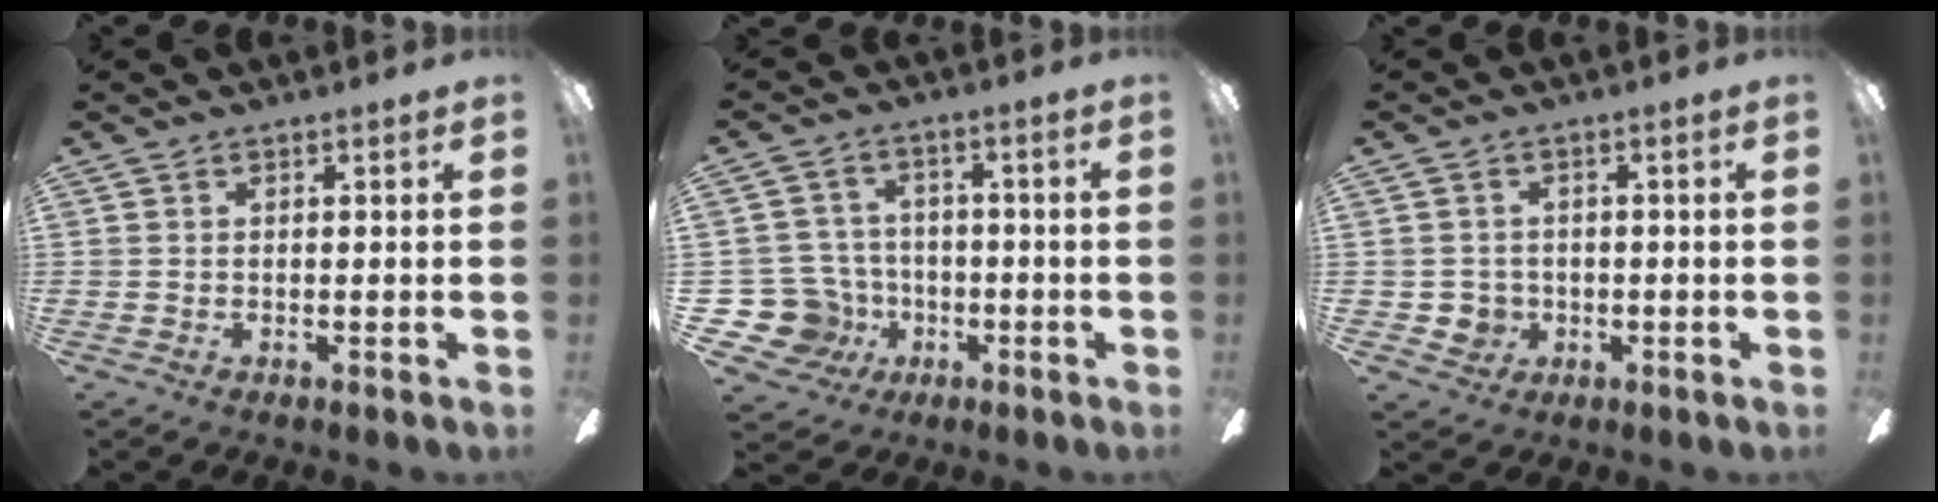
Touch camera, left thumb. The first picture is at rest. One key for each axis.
{"total": 12.0, "fx": -3.5, "fy": 10.9, "fz": 3.8, "tx": -0.114, "ty": 0.025, "tz": -0.055}
{"total": 3.6, "fx": -0.4, "fy": 3.5, "fz": 0.6, "tx": -0.009, "ty": 0.005, "tz": -0.006}